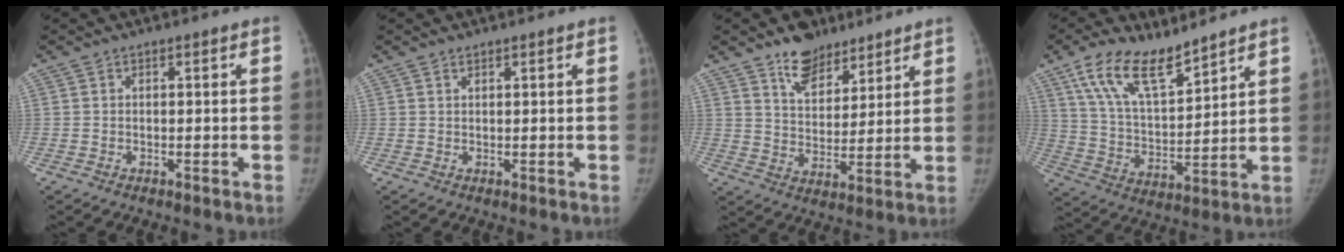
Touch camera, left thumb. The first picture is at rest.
{"total": 0.8, "force": [0.7, 0.3, 0.2], "torque": [-0.004, -0.006, 0.013]}
{"total": 10.5, "force": [7.7, 5.6, 4.5], "torque": [-0.043, -0.051, 0.134]}
{"total": 14.6, "force": [10.4, 5.4, 8.7], "torque": [-0.138, -0.053, 0.205]}